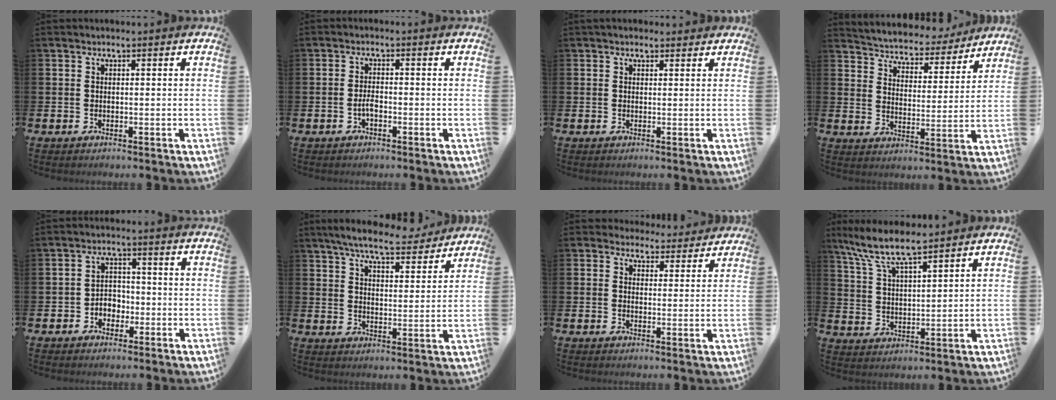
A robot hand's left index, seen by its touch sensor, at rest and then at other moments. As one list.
[{"total": 1.8, "force": [-0.8, 0.6, 1.4], "torque": [-0.028, 0.002, -0.016]}, {"total": 1.2, "force": [1.0, 0.6, 0.2], "torque": [0.005, 0.004, 0.016]}, {"total": 5.1, "force": [4.8, 1.5, 0.1], "torque": [-0.026, -0.046, 0.077]}, {"total": 3.1, "force": [-1.8, 2.4, 1.0], "torque": [-0.026, 0.006, -0.042]}, {"total": 7.6, "force": [7.1, 1.2, 2.5], "torque": [-0.059, -0.040, 0.122]}, {"total": 3.6, "force": [3.2, 1.5, -0.1], "torque": [0.000, -0.023, 0.054]}, {"total": 7.7, "force": [6.9, 0.9, 3.3], "torque": [-0.091, -0.028, 0.122]}]